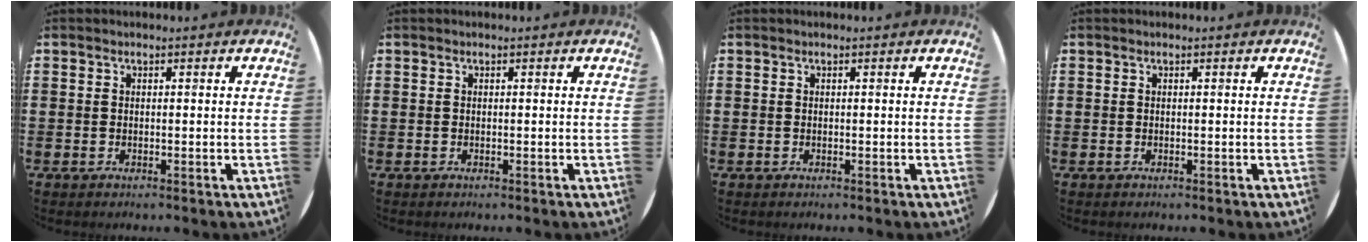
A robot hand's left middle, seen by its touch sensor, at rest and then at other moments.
{"total": 0.0}
{"total": 0.0}
{"total": 0.0}